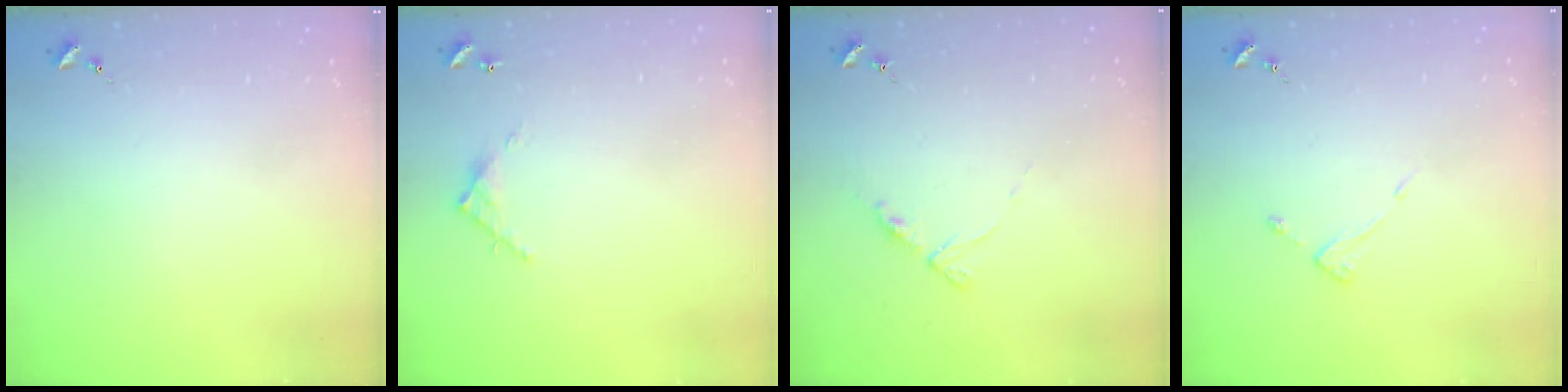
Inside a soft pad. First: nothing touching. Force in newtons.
{"total": 5.5, "press": 5.5, "slide": 0.3}
{"total": 6.9, "press": 6.8, "slide": 0.7}
{"total": 2.6, "press": 2.6, "slide": 0.3}